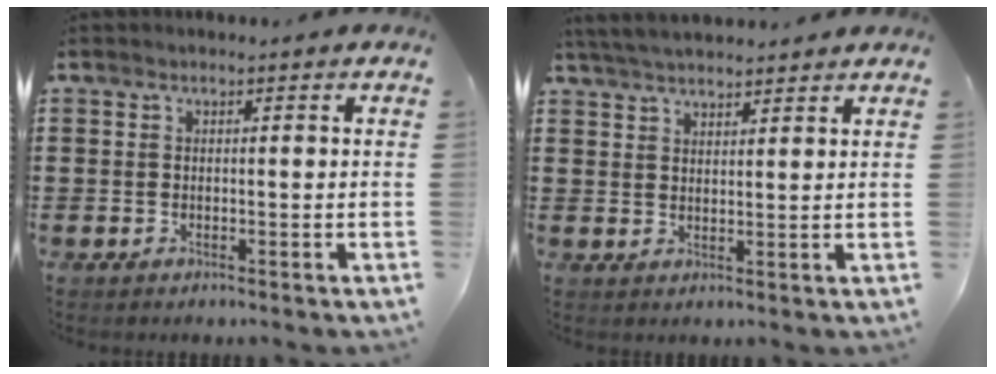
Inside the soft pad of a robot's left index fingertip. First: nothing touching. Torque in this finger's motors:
{"motor_torque": [1.18, -0.96, 0.37, 0.16]}